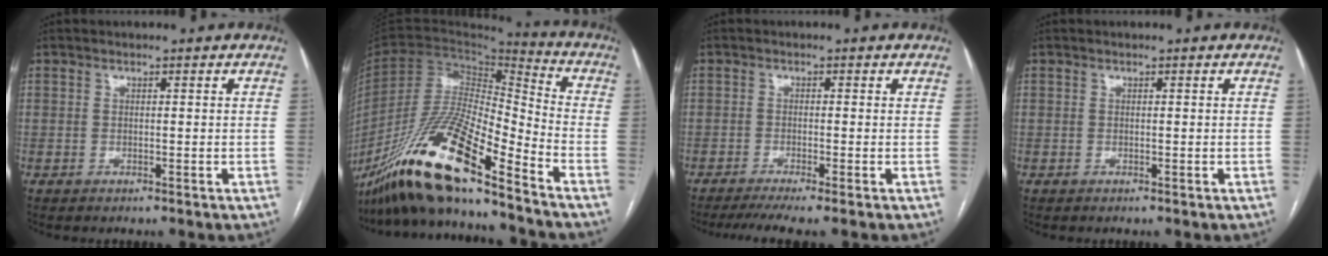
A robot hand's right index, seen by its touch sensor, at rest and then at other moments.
{"total": 21.1, "force": [-15.3, 1.9, 14.4], "torque": [-0.294, -0.035, -0.291]}
{"total": 4.6, "force": [-3.4, -0.4, 3.1], "torque": [-0.045, -0.006, -0.056]}
{"total": 0.0}